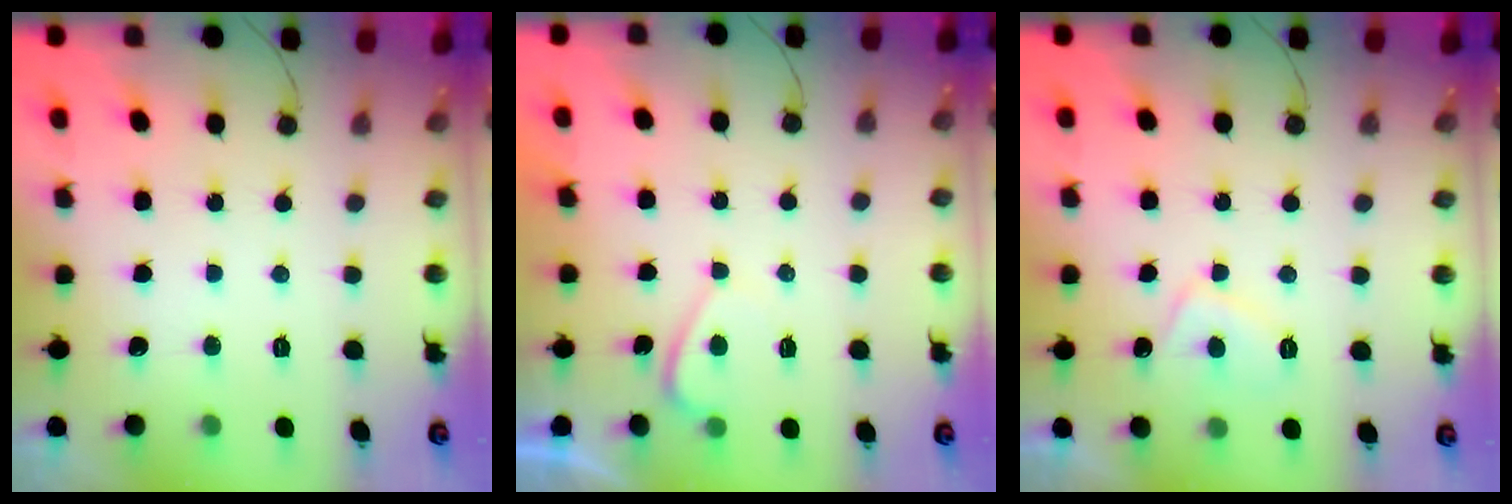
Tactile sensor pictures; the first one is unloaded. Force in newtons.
{"total": 1.0, "press": 0.8, "slide": 0.5}
{"total": 4.4, "press": 4.2, "slide": 1.1}